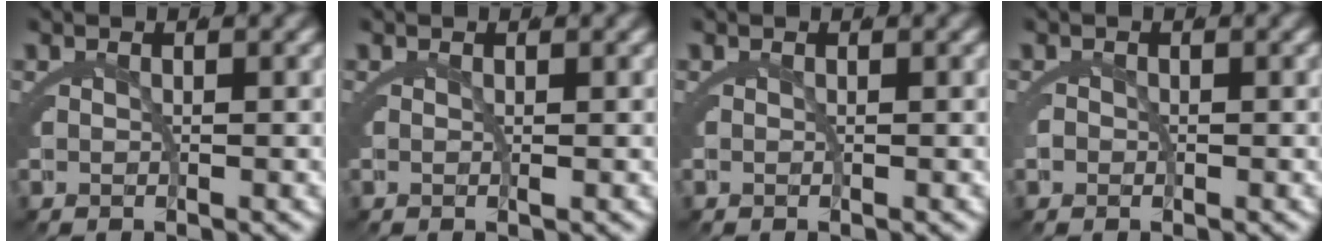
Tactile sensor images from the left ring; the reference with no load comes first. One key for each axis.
{"total": 0.0}
{"total": 0.0}
{"total": 0.0}